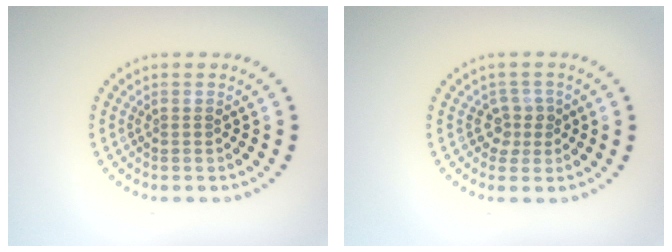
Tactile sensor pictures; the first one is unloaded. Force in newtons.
{"total": 1.8, "press": 1.3, "slide": 1.3}